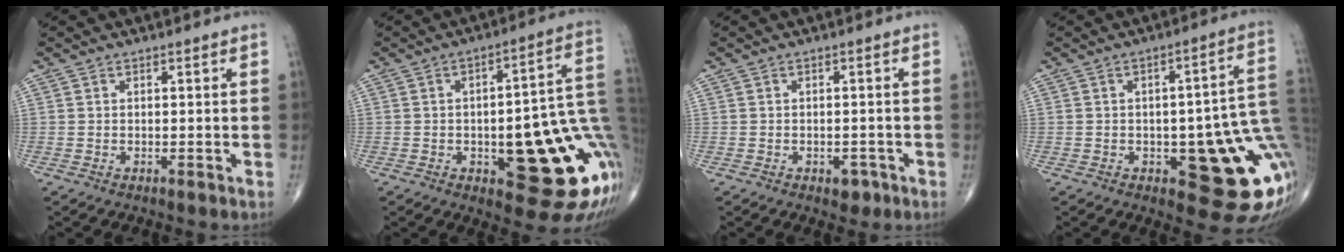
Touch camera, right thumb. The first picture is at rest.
{"total": 22.5, "force": [-3.9, 7.7, 20.8], "torque": [-0.214, 0.023, -0.034]}
{"total": 2.4, "force": [-1.2, 1.5, 1.4], "torque": [-0.004, 0.003, -0.013]}
{"total": 18.0, "force": [-3.0, 6.4, 16.6], "torque": [-0.150, 0.020, -0.021]}